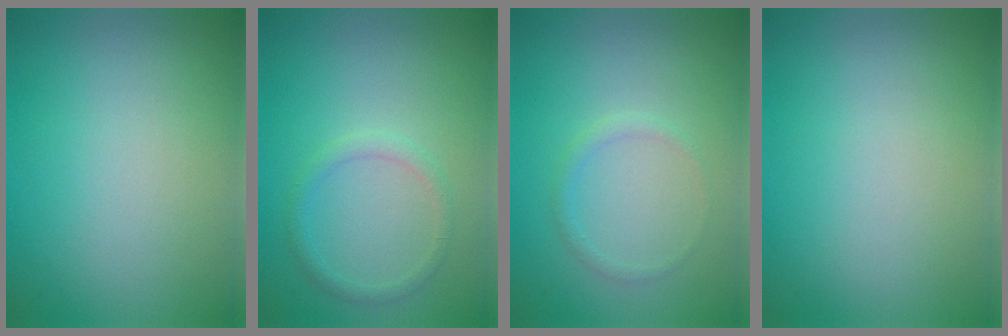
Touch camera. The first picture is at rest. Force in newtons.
{"total": 1.4, "press": 1.3, "slide": 0.2}
{"total": 0.9, "press": 0.9, "slide": 0.1}
{"total": 0.0}